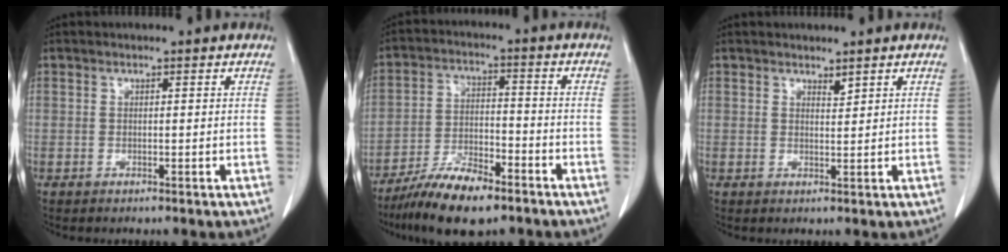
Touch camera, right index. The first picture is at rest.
{"total": 10.7, "force": [-7.9, 2.8, 6.7], "torque": [-0.123, -0.014, -0.141]}
{"total": 1.1, "force": [1.0, 0.2, 0.5], "torque": [-0.011, -0.007, 0.019]}